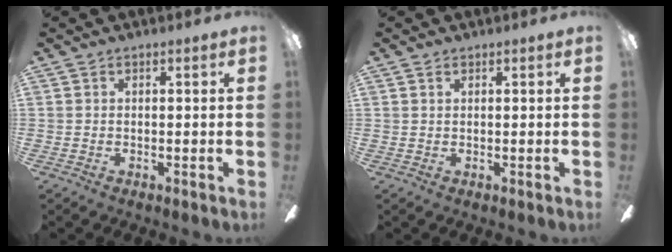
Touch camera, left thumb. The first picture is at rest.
{"total": 0.6, "force": [0.4, 0.3, 0.3], "torque": [-0.009, 0.003, 0.008]}